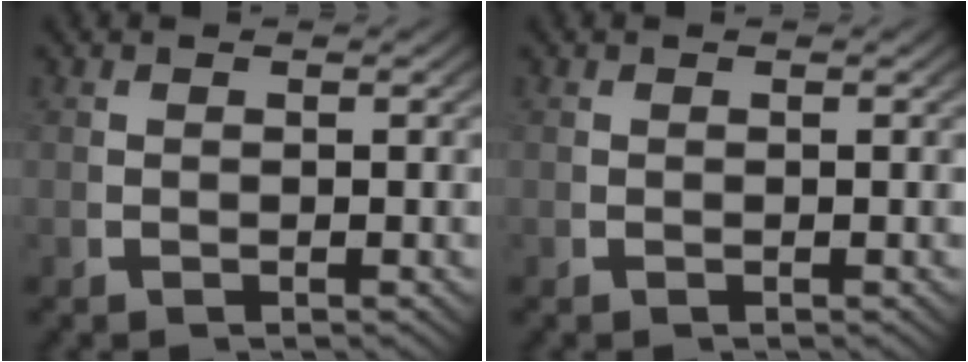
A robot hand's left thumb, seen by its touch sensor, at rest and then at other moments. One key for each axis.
{"total": 0.0}